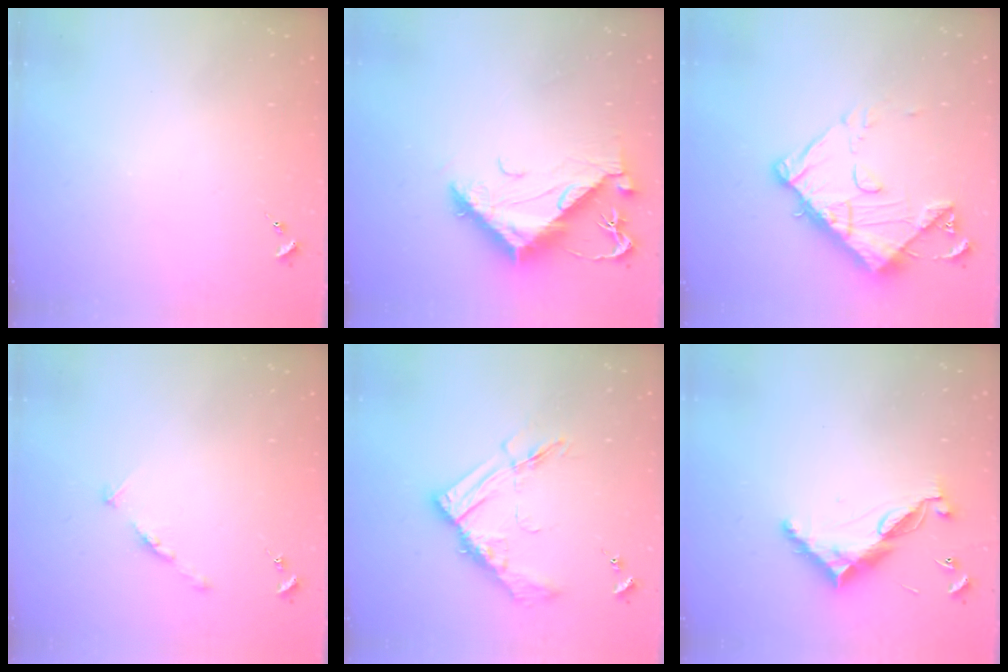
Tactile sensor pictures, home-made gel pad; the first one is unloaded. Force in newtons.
{"total": 12.3, "press": 12.2, "slide": 1.5}
{"total": 13.6, "press": 13.5, "slide": 1.3}
{"total": 4.8, "press": 4.7, "slide": 0.5}
{"total": 14.1, "press": 14.0, "slide": 1.1}
{"total": 10.4, "press": 10.4, "slide": 0.4}